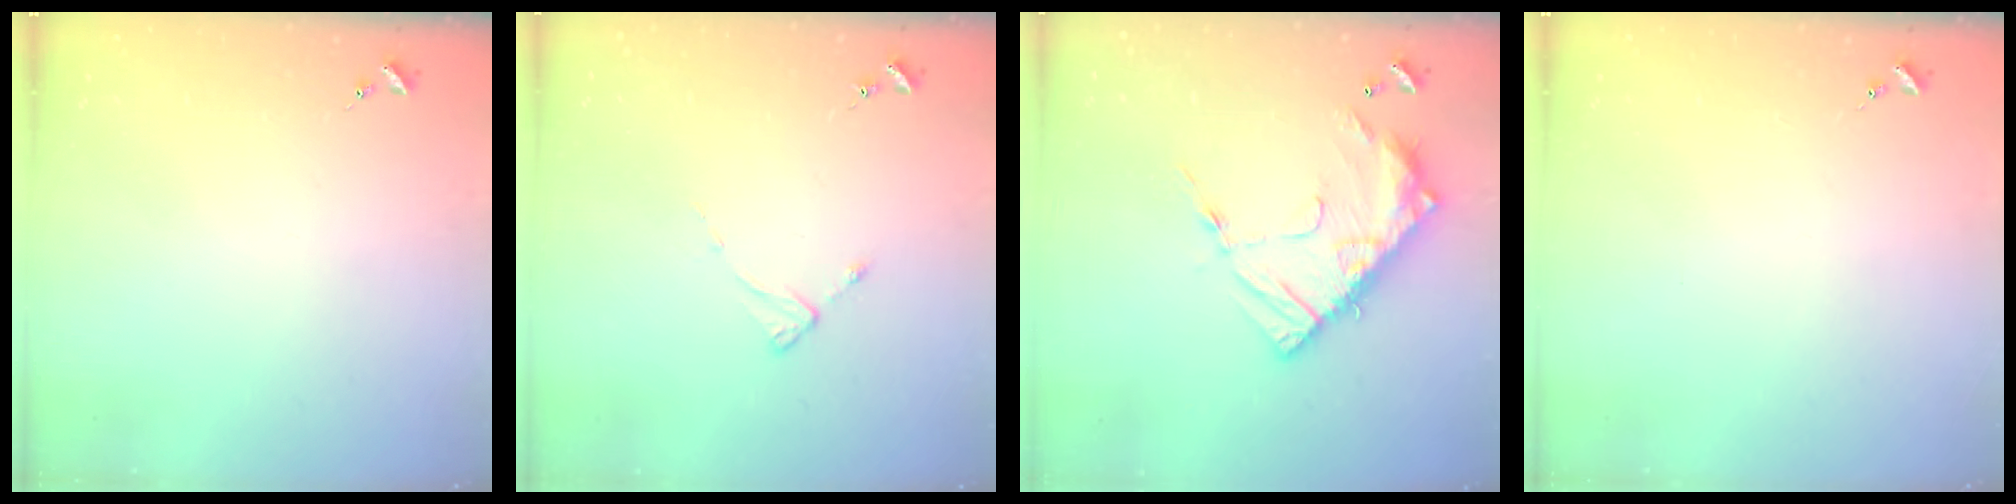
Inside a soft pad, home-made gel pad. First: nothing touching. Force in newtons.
{"total": 2.3, "press": 2.3, "slide": 0.3}
{"total": 16.6, "press": 16.6, "slide": 1.5}
{"total": 0.0}